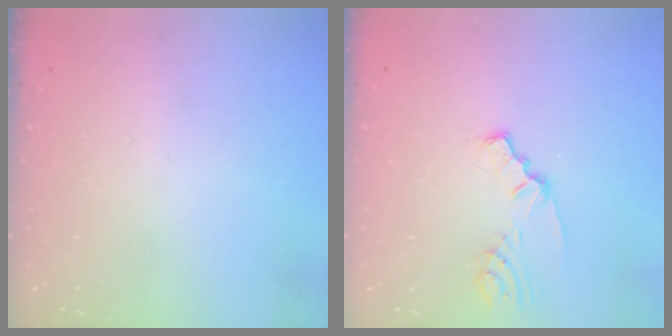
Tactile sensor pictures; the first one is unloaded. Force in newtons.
{"total": 2.4, "press": 2.4, "slide": 0.2}